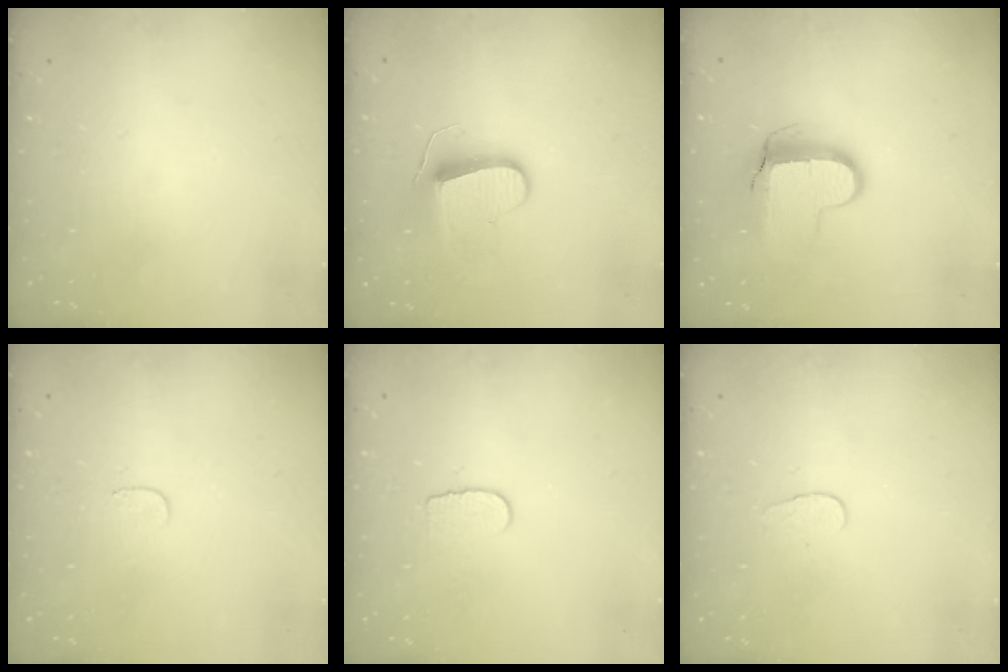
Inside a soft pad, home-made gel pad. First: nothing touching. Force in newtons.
{"total": 9.2, "press": 9.2, "slide": 0.5}
{"total": 9.9, "press": 9.8, "slide": 0.9}
{"total": 3.4, "press": 3.4, "slide": 0.2}
{"total": 5.7, "press": 5.6, "slide": 0.5}
{"total": 3.3, "press": 3.3, "slide": 0.3}